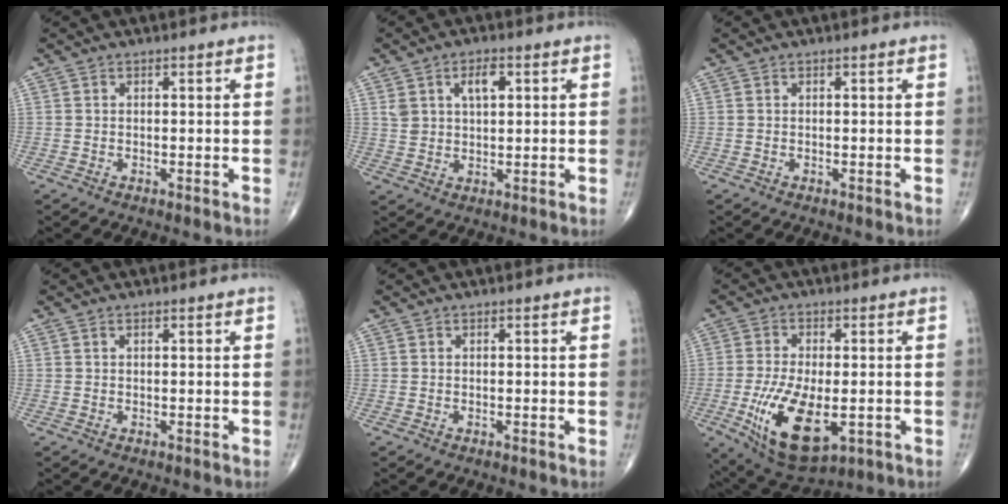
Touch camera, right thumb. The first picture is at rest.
{"total": 5.9, "force": [2.3, 3.3, 4.3], "torque": [-0.063, -0.006, 0.044]}
{"total": 0.0}
{"total": 0.0}
{"total": 0.0}
{"total": 14.7, "force": [-3.8, 7.0, 12.3], "torque": [-0.222, -0.011, -0.049]}